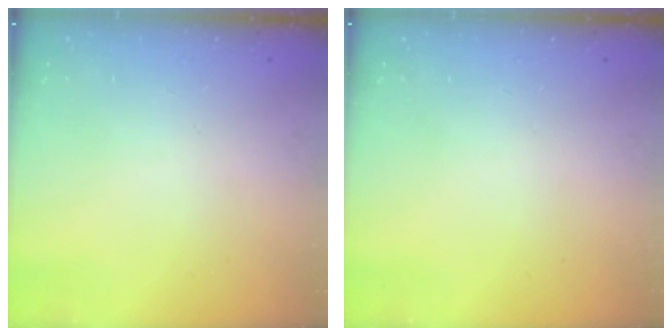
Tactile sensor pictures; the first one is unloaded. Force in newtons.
{"total": 0.0}